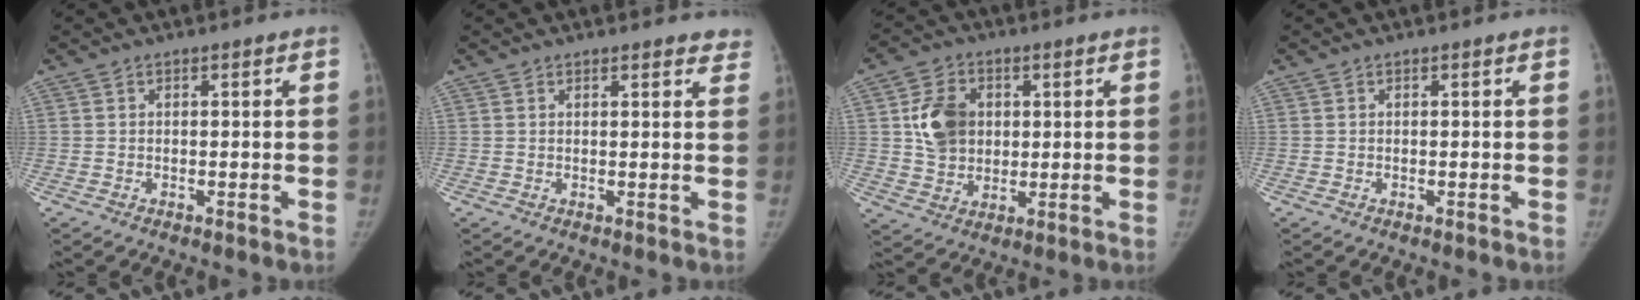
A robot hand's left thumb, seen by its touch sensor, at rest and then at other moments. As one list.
[{"total": 3.9, "force": [3.5, 1.2, 1.2], "torque": [0.011, -0.010, 0.024]}, {"total": 10.0, "force": [1.9, 7.9, 5.8], "torque": [-0.078, -0.005, 0.037]}, {"total": 0.0}]